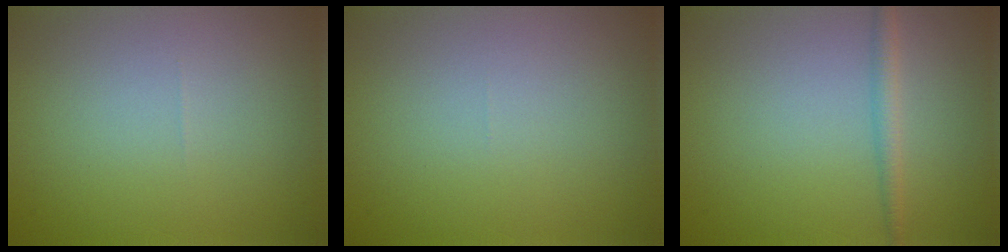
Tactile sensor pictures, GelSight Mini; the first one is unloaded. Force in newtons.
{"total": 0.0}
{"total": 1.7, "press": 1.7, "slide": 0.1}